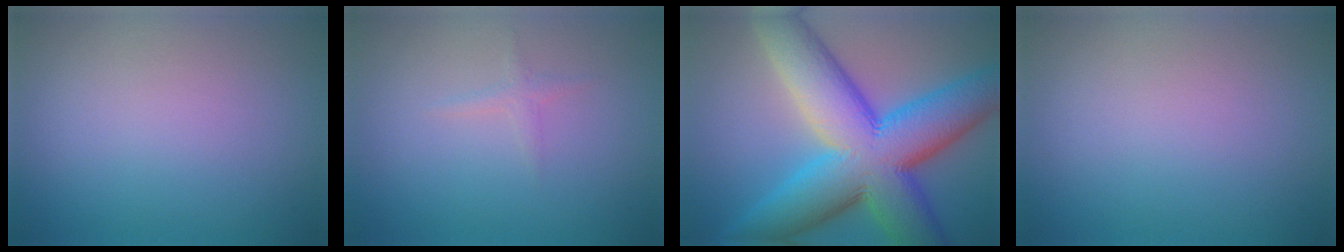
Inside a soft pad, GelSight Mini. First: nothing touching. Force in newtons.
{"total": 0.8, "press": 0.8, "slide": 0.1}
{"total": 14.9, "press": 14.9, "slide": 0.4}
{"total": 0.0}